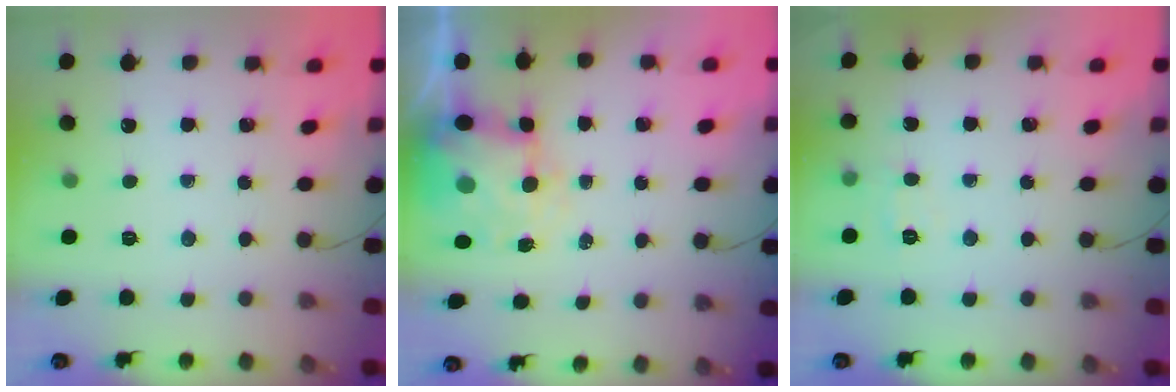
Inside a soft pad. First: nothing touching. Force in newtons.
{"total": 6.0, "press": 5.7, "slide": 1.7}
{"total": 6.1, "press": 6.0, "slide": 1.4}